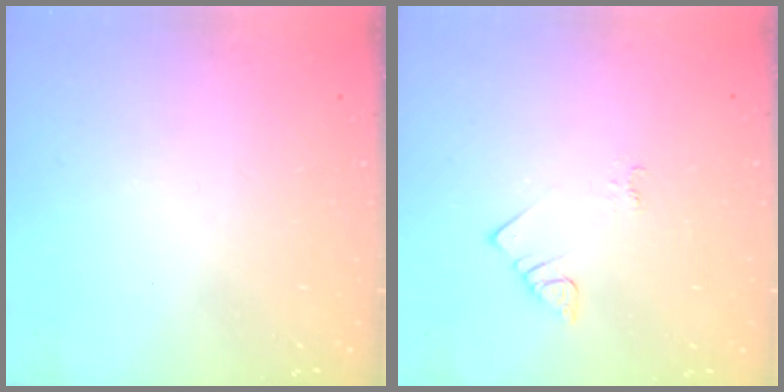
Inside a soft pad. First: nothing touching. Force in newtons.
{"total": 2.1, "press": 2.1, "slide": 0.4}